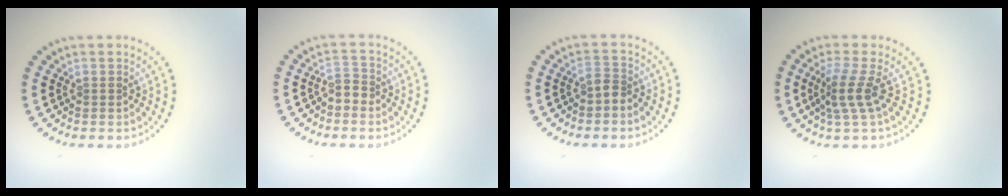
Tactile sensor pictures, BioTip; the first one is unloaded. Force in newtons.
{"total": 1.4, "press": 1.2, "slide": 0.7}
{"total": 1.5, "press": 1.2, "slide": 0.9}
{"total": 2.9, "press": 2.1, "slide": 2.0}